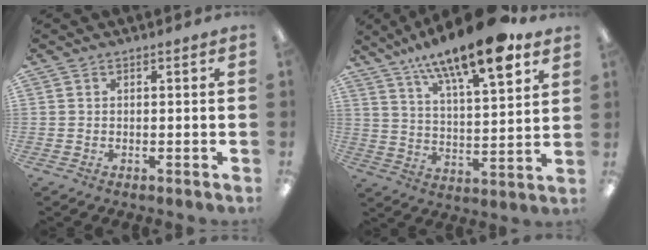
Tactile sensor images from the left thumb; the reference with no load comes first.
{"total": 18.1, "force": [13.0, 4.6, 11.6], "torque": [-0.187, -0.078, 0.211]}